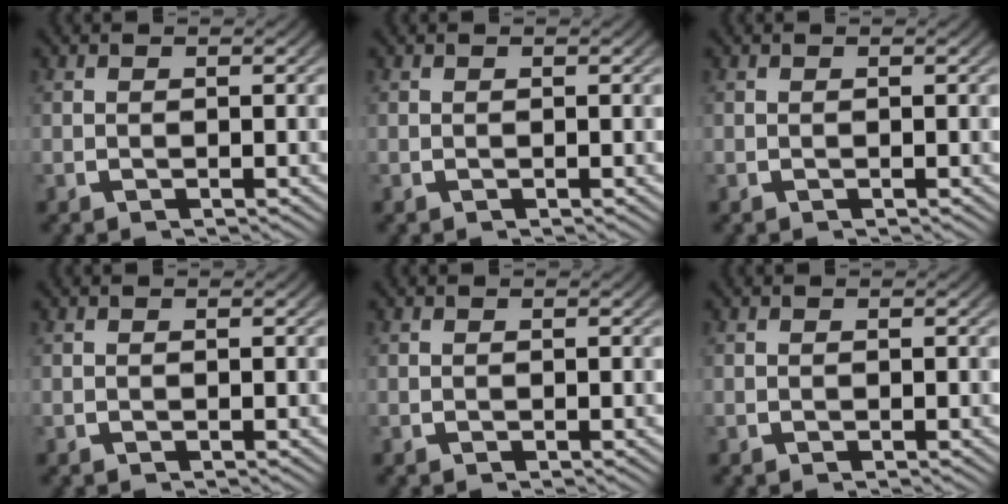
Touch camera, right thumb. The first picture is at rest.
{"total": 0.0}
{"total": 0.0}
{"total": 0.0}
{"total": 0.0}
{"total": 0.0}